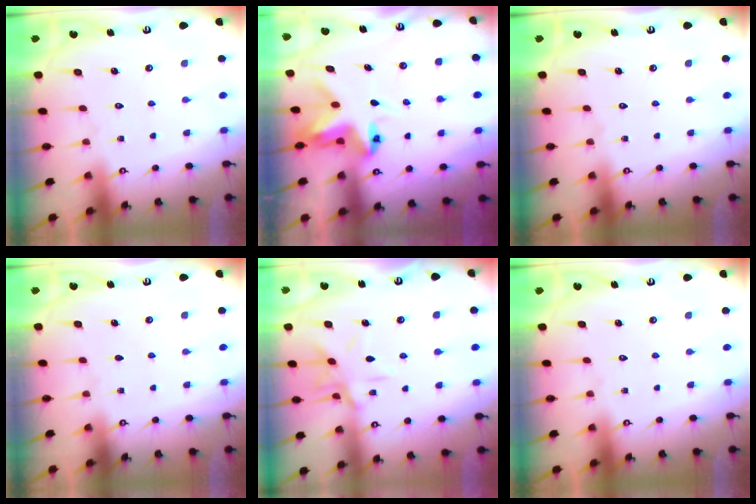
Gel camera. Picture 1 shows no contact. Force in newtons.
{"total": 5.3, "press": 5.2, "slide": 0.4}
{"total": 0.0}
{"total": 0.0}
{"total": 10.2, "press": 10.2, "slide": 0.6}
{"total": 0.0}